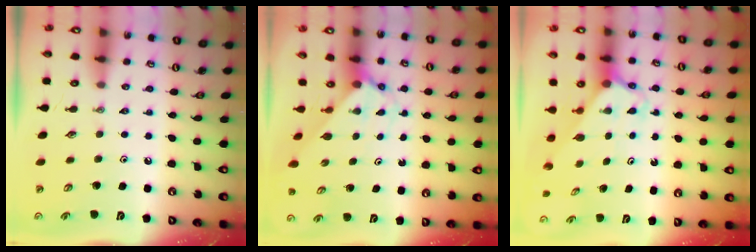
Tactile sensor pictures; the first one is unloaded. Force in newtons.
{"total": 2.0, "press": 2.0, "slide": 0.2}
{"total": 2.4, "press": 2.4, "slide": 0.2}